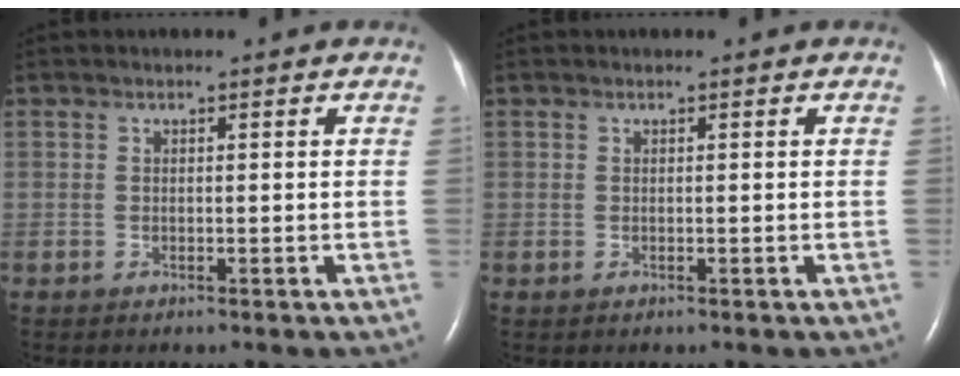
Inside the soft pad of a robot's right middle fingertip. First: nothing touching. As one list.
[{"total": 0.0}]